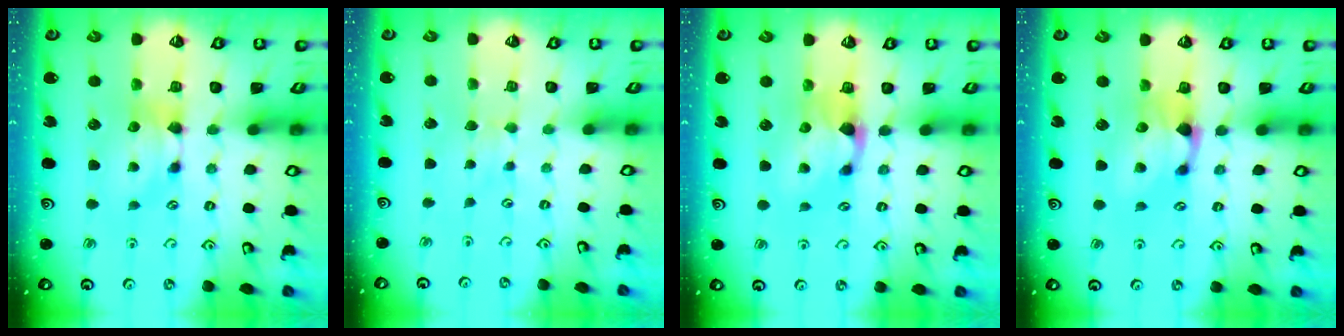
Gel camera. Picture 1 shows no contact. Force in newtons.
{"total": 2.6, "press": 2.6, "slide": 0.4}
{"total": 1.6, "press": 1.2, "slide": 1.1}
{"total": 1.4, "press": 0.9, "slide": 1.1}